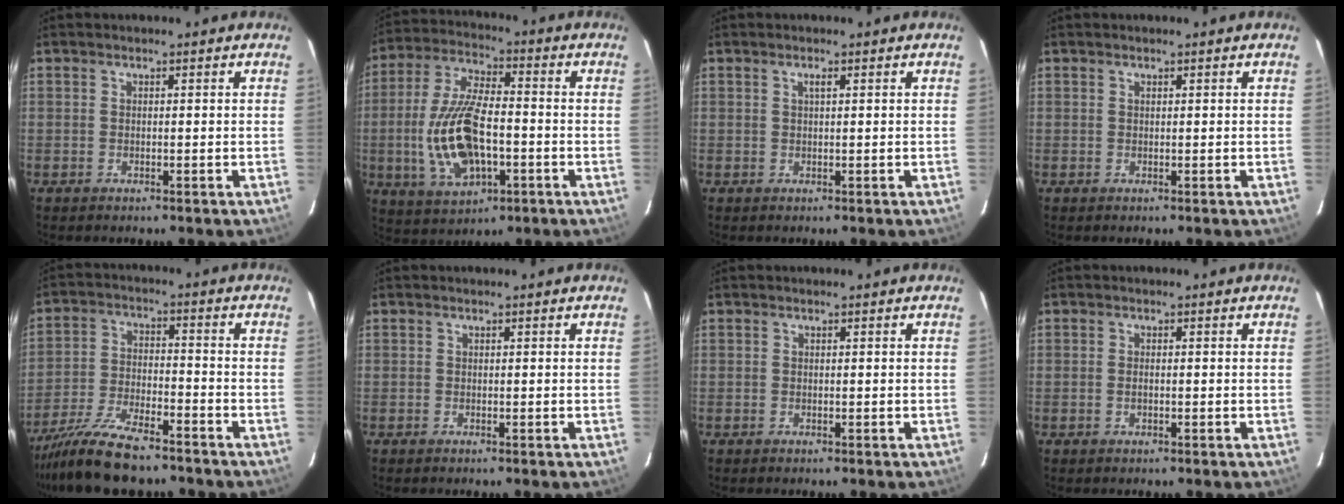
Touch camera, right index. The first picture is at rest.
{"total": 15.7, "force": [-3.2, 7.2, 13.5], "torque": [-0.287, -0.004, -0.050]}
{"total": 0.8, "force": [0.4, 0.1, 0.7], "torque": [-0.012, 0.003, 0.007]}
{"total": 0.0}
{"total": 14.1, "force": [-11.8, 3.4, 7.0], "torque": [-0.156, -0.023, -0.211]}
{"total": 0.0}
{"total": 0.0}
{"total": 0.9, "force": [-0.2, 0.5, 0.8], "torque": [-0.016, -0.001, -0.004]}